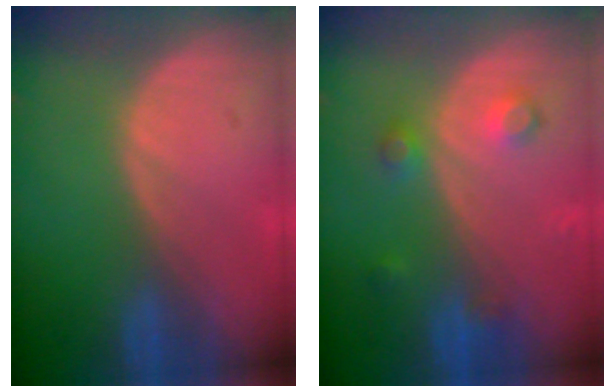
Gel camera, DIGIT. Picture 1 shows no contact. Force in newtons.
{"total": 3.7, "press": 3.4, "slide": 1.6}